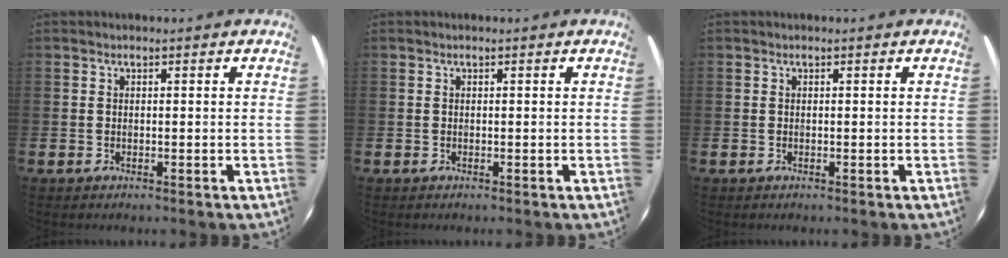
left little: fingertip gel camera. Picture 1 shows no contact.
{"total": 0.0}
{"total": 0.0}